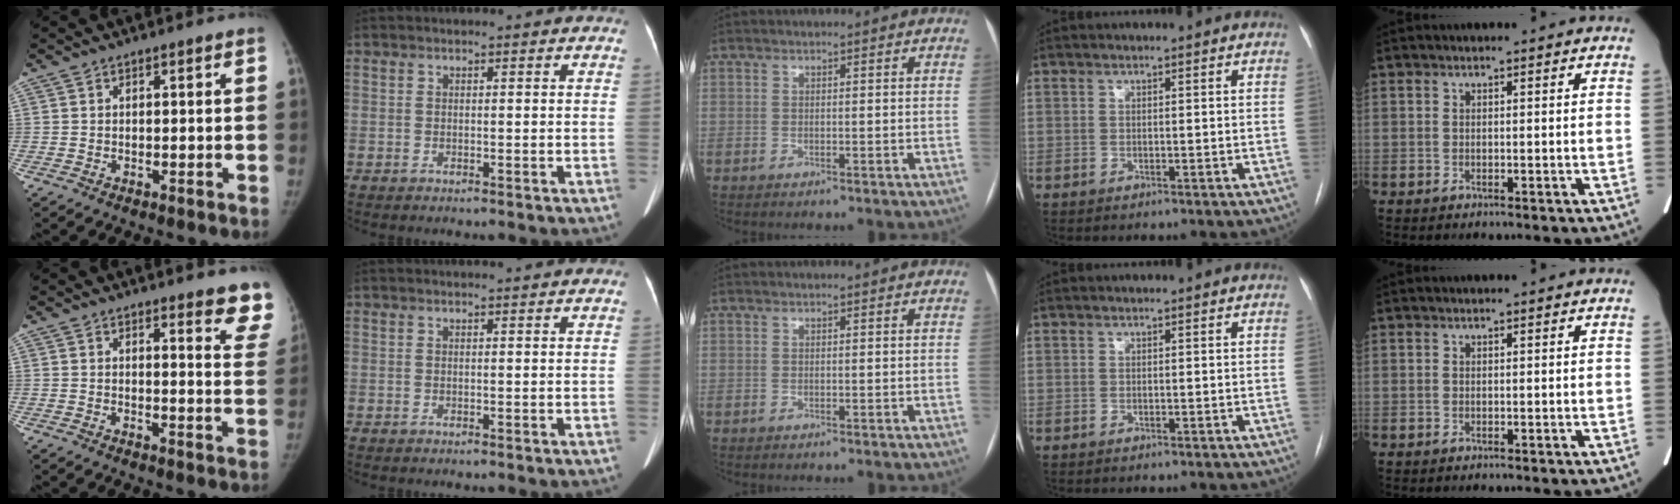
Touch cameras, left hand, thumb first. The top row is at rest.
{"thumb": {"total": 9.3, "force": [8.2, 1.9, 3.8], "torque": [-0.007, -0.055, 0.068]}, "index": {"total": 2.0, "force": [1.9, -0.3, 0.6], "torque": [-0.007, 0.012, 0.030]}}